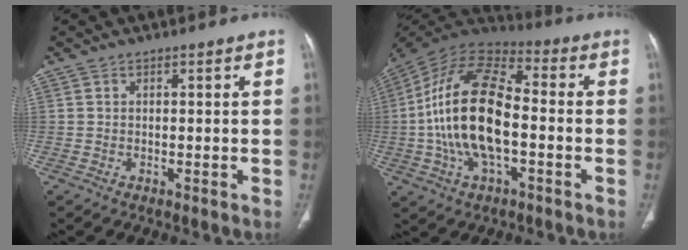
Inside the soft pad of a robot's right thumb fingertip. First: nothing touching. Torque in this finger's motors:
{"motor_torque": [-0.40, 2.07, 1.47, 0.93, 0.36]}